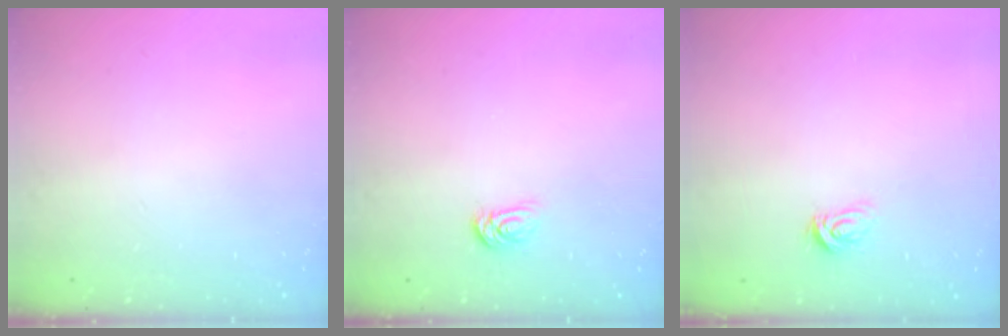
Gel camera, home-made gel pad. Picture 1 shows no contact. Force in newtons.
{"total": 3.4, "press": 3.3, "slide": 0.5}
{"total": 2.6, "press": 2.6, "slide": 0.3}